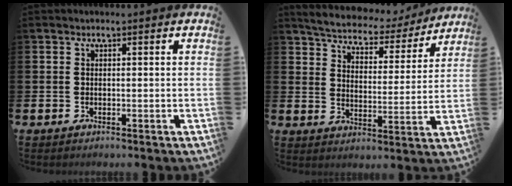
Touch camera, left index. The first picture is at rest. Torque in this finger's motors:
{"motor_torque": [1.10, -1.04, 0.19, 0.07]}